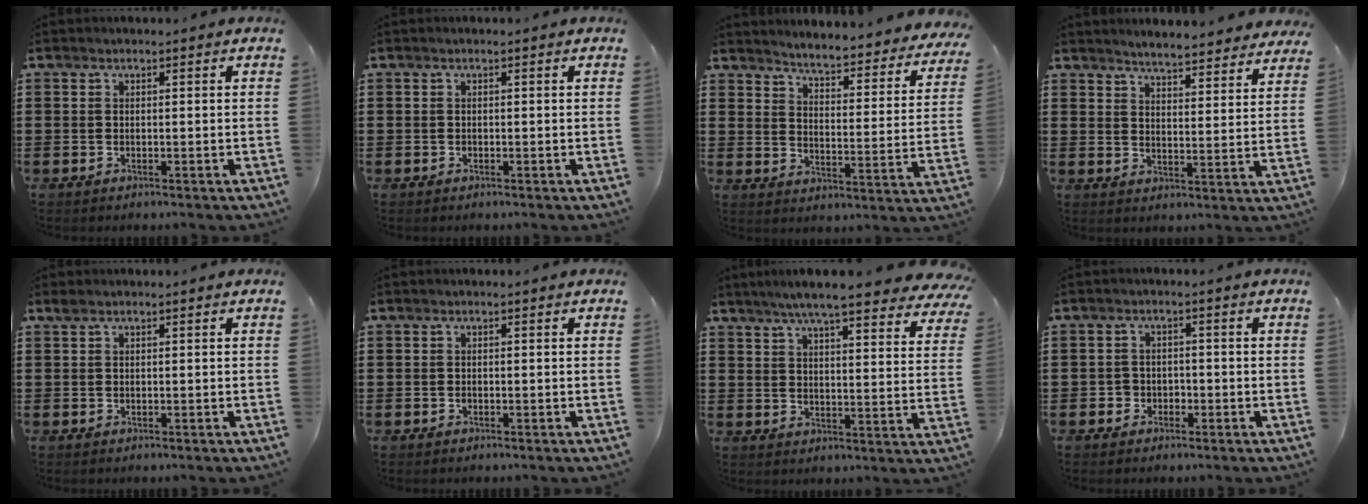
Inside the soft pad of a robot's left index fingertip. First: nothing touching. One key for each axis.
{"total": 0.0}
{"total": 4.0, "fx": 4.0, "fy": -0.6, "fz": 0.6, "tx": -0.035, "ty": -0.043, "tz": 0.060}
{"total": 4.1, "fx": 4.0, "fy": -0.3, "fz": 0.2, "tx": -0.025, "ty": -0.026, "tz": 0.069}
{"total": 0.6, "fx": 0.4, "fy": 0.2, "fz": 0.4, "tx": -0.009, "ty": 0.002, "tz": 0.007}
{"total": 0.0}
{"total": 7.2, "fx": 6.3, "fy": 0.1, "fz": 3.6, "tx": -0.086, "ty": -0.029, "tz": 0.105}
{"total": 1.9, "fx": -1.0, "fy": 1.6, "fz": 0.2, "tx": -0.011, "ty": 0.003, "tz": -0.023}